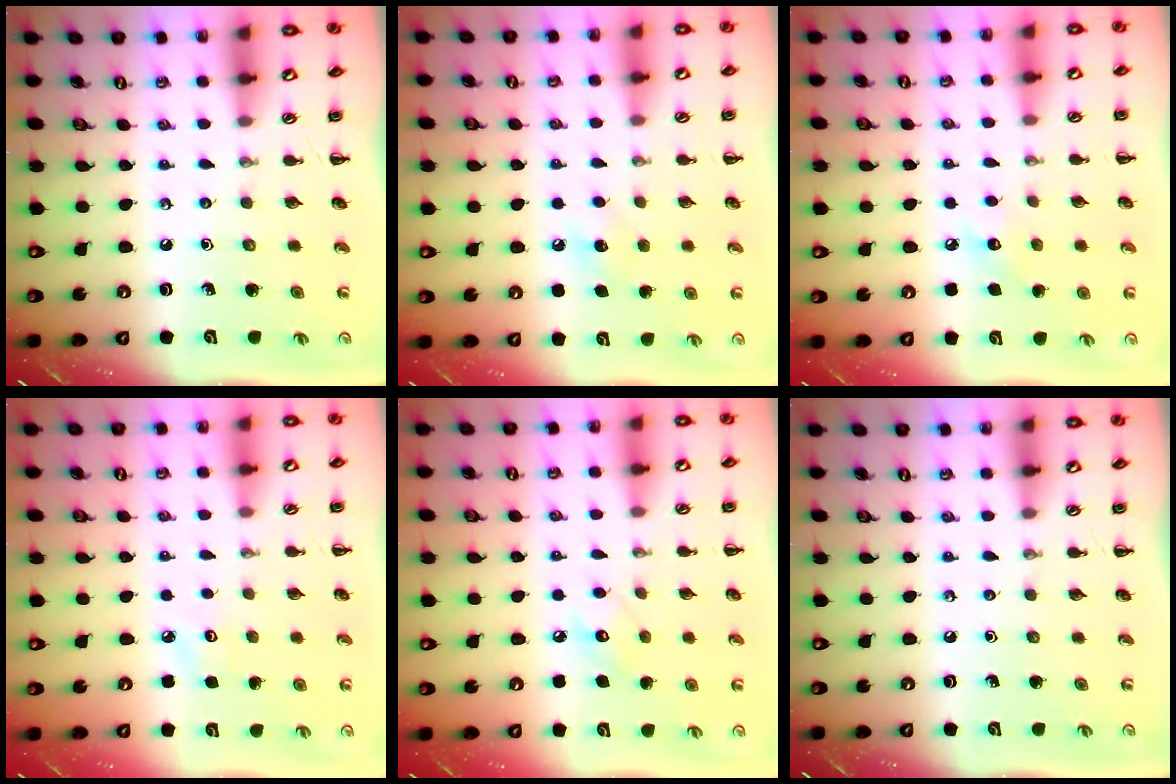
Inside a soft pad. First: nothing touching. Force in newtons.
{"total": 7.4, "press": 7.2, "slide": 2.0}
{"total": 6.7, "press": 6.4, "slide": 1.9}
{"total": 3.4, "press": 3.3, "slide": 1.1}
{"total": 7.1, "press": 6.9, "slide": 1.5}
{"total": 0.0}